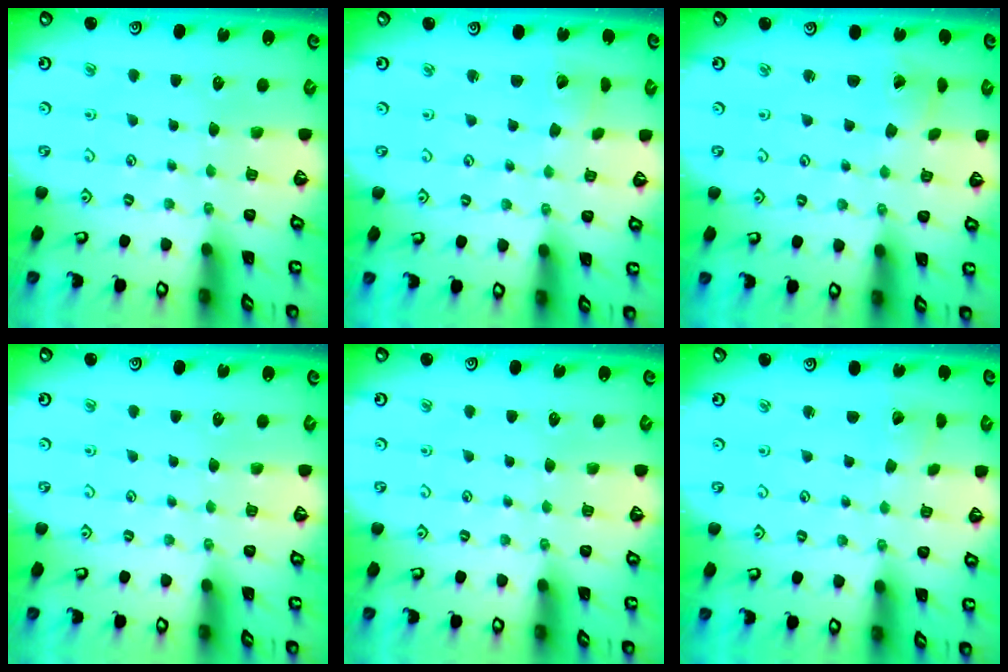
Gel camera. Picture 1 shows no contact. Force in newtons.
{"total": 2.8, "press": 2.8, "slide": 0.2}
{"total": 1.2, "press": 1.2, "slide": 0.1}
{"total": 0.0}
{"total": 0.0}
{"total": 2.1, "press": 2.1, "slide": 0.1}